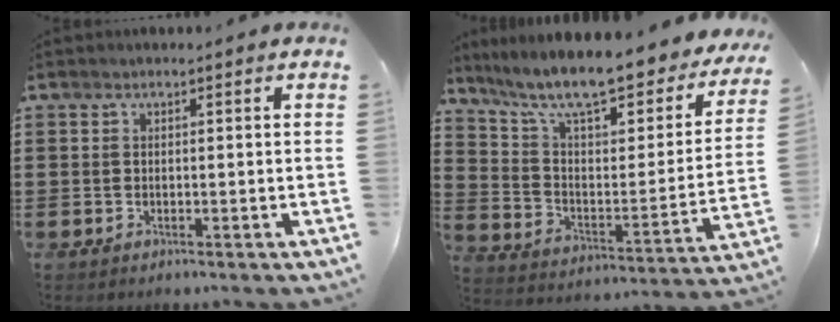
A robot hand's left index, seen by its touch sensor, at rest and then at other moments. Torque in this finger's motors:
{"motor_torque": [2.14, 0.00, 1.05, 0.21]}